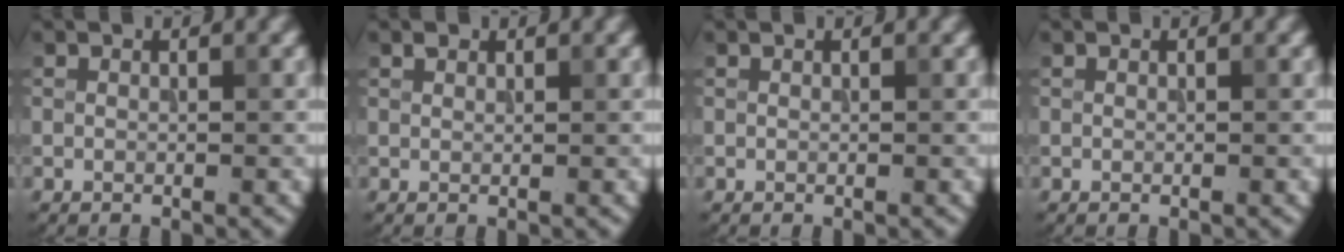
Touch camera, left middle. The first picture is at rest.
{"total": 0.6, "force": [0.5, 0.3, 0.1], "torque": [-0.001, -0.001, 0.011]}
{"total": 0.0}
{"total": 0.0}